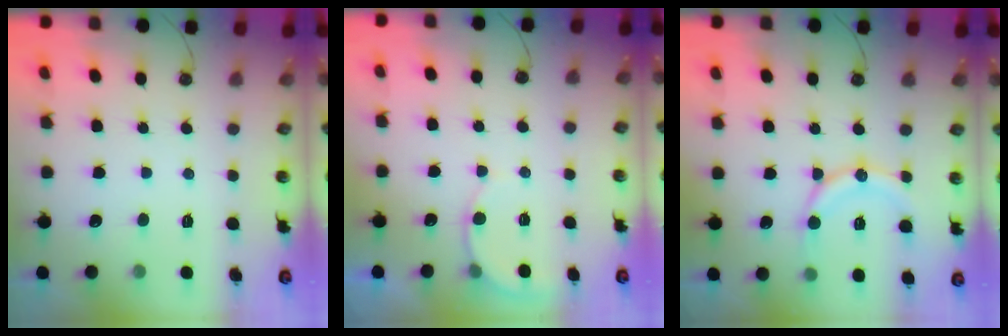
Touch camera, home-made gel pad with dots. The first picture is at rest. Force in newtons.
{"total": 5.2, "press": 5.2, "slide": 0.4}
{"total": 13.3, "press": 13.1, "slide": 2.7}